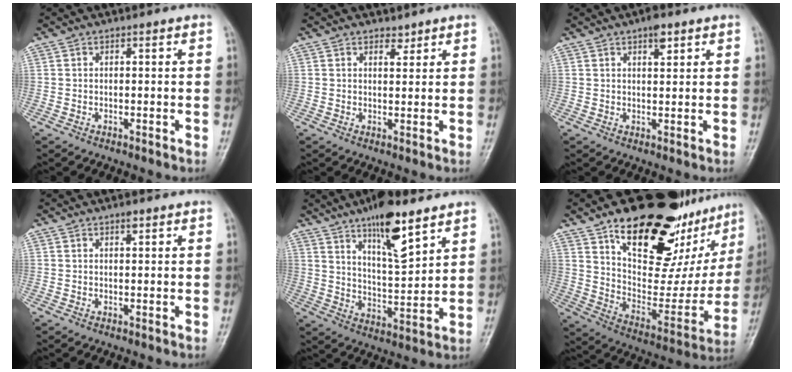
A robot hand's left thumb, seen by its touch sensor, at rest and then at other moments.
{"total": 1.8, "force": [1.5, 1.0, 0.5], "torque": [0.007, -0.011, 0.021]}
{"total": 3.1, "force": [1.9, 1.2, 2.1], "torque": [-0.024, -0.007, 0.027]}
{"total": 1.2, "force": [0.8, 0.4, 0.8], "torque": [-0.008, -0.002, 0.011]}
{"total": 13.2, "force": [8.5, 3.9, 9.2], "torque": [-0.133, -0.052, 0.145]}
{"total": 30.8, "force": [18.7, 13.7, 20.3], "torque": [-0.241, -0.061, 0.290]}